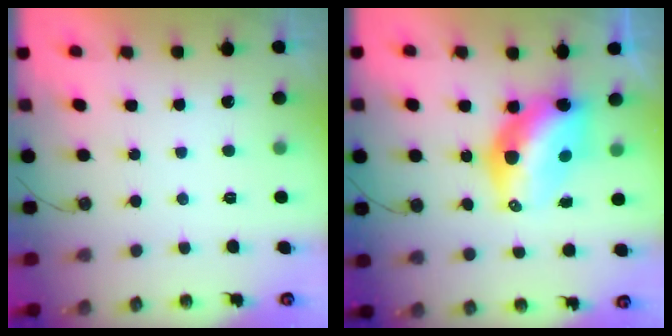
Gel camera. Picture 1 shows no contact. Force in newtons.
{"total": 11.3, "press": 11.3, "slide": 0.9}